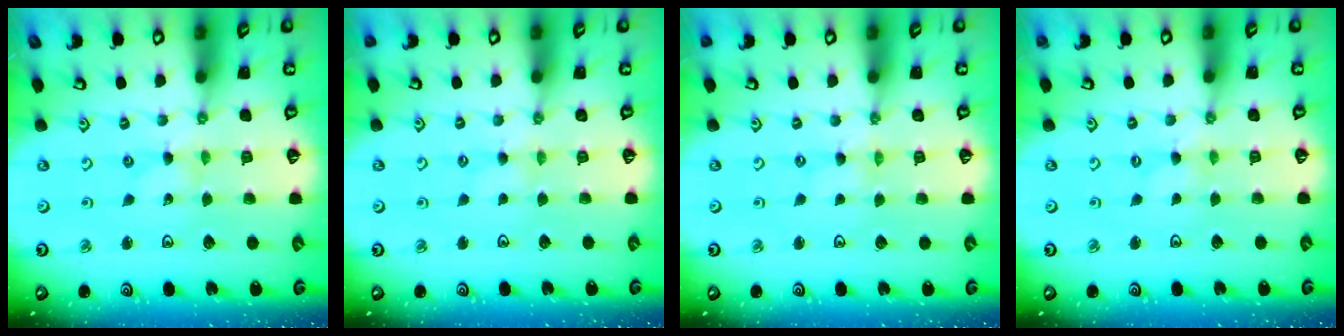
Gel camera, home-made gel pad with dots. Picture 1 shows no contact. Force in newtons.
{"total": 2.5, "press": 2.4, "slide": 0.4}
{"total": 0.0}
{"total": 0.0}